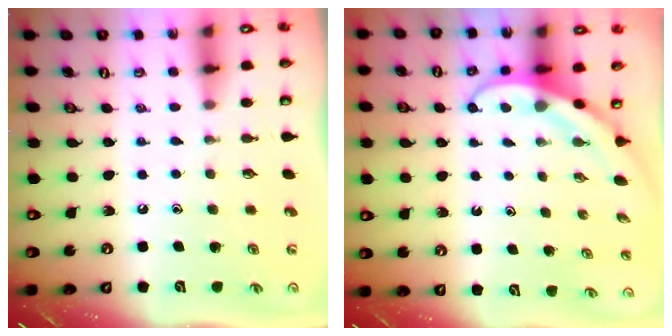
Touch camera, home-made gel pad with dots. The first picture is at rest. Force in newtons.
{"total": 4.0, "press": 4.0, "slide": 0.3}